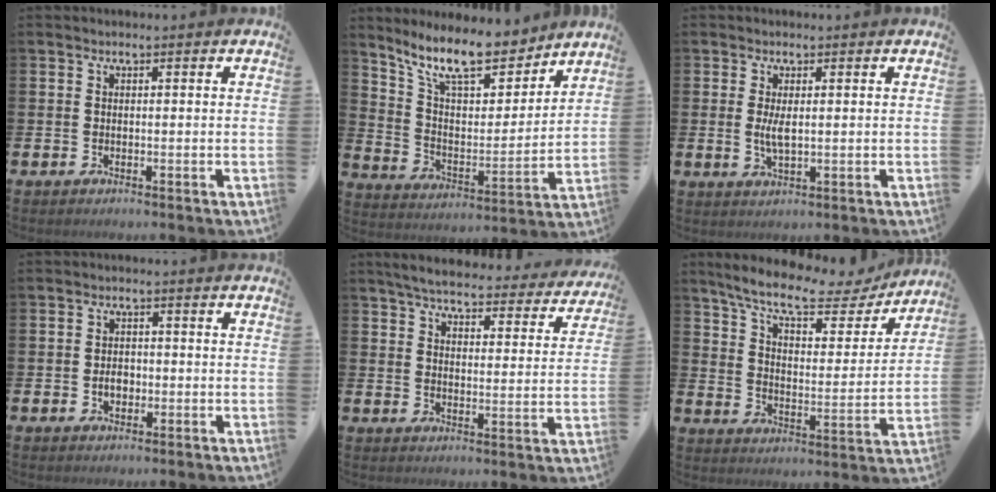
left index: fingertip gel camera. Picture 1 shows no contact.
{"total": 12.7, "force": [10.6, 3.8, 5.7], "torque": [-0.140, -0.061, 0.191]}
{"total": 2.9, "force": [0.4, 0.9, 2.7], "torque": [-0.048, 0.000, 0.005]}
{"total": 2.4, "force": [-0.6, 1.8, 1.5], "torque": [-0.018, -0.001, -0.016]}
{"total": 5.3, "force": [5.0, 0.8, 1.5], "torque": [-0.044, -0.033, 0.084]}
{"total": 9.8, "force": [8.4, 2.3, 4.3], "torque": [-0.108, -0.051, 0.141]}